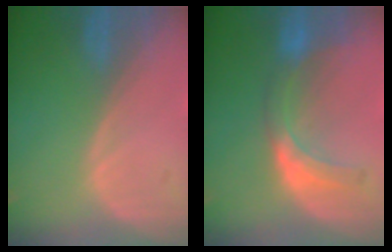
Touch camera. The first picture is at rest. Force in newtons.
{"total": 5.9, "press": 5.9, "slide": 0.6}